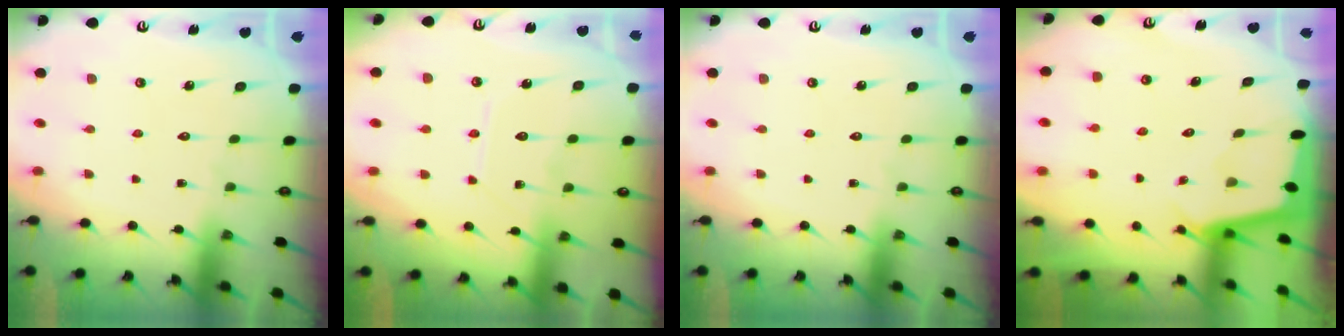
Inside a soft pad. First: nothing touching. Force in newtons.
{"total": 7.4, "press": 7.4, "slide": 0.9}
{"total": 0.0}
{"total": 1.6, "press": 1.6, "slide": 0.2}